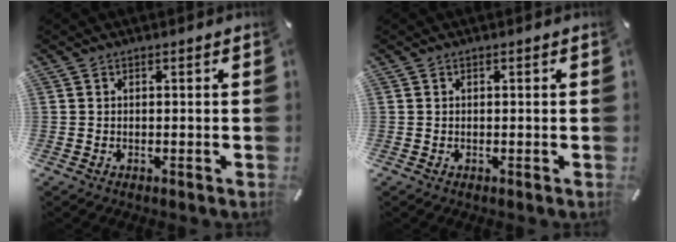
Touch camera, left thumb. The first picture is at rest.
{"total": 0.0}